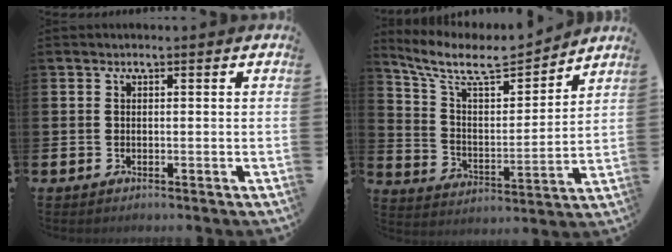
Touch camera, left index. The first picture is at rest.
{"total": 8.9, "force": [7.7, 2.5, 3.6], "torque": [-0.109, -0.049, 0.134]}